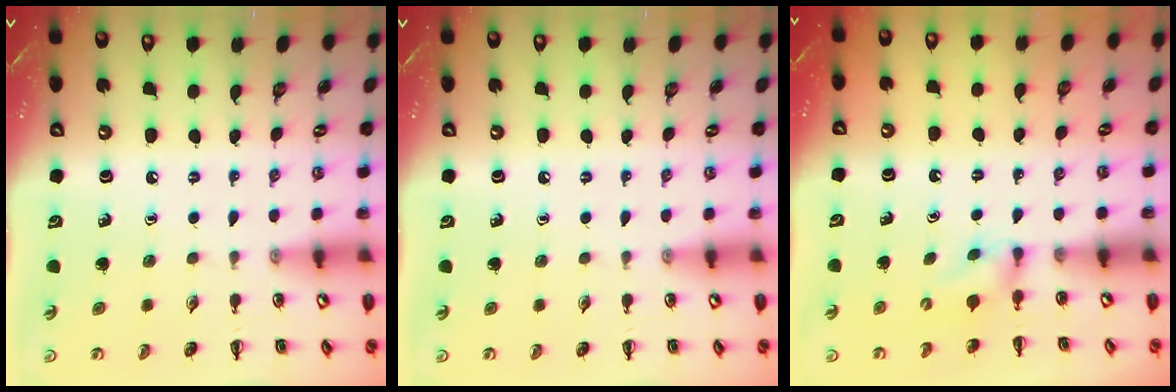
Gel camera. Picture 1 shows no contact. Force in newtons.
{"total": 0.0}
{"total": 2.8, "press": 2.5, "slide": 1.3}